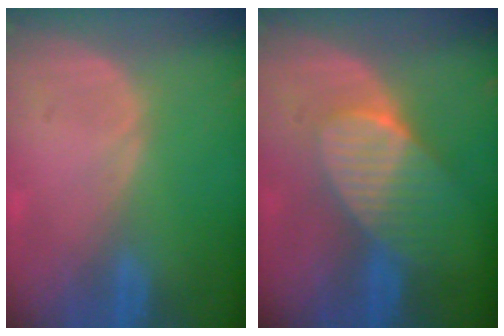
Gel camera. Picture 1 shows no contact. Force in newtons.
{"total": 7.5, "press": 6.7, "slide": 3.3}